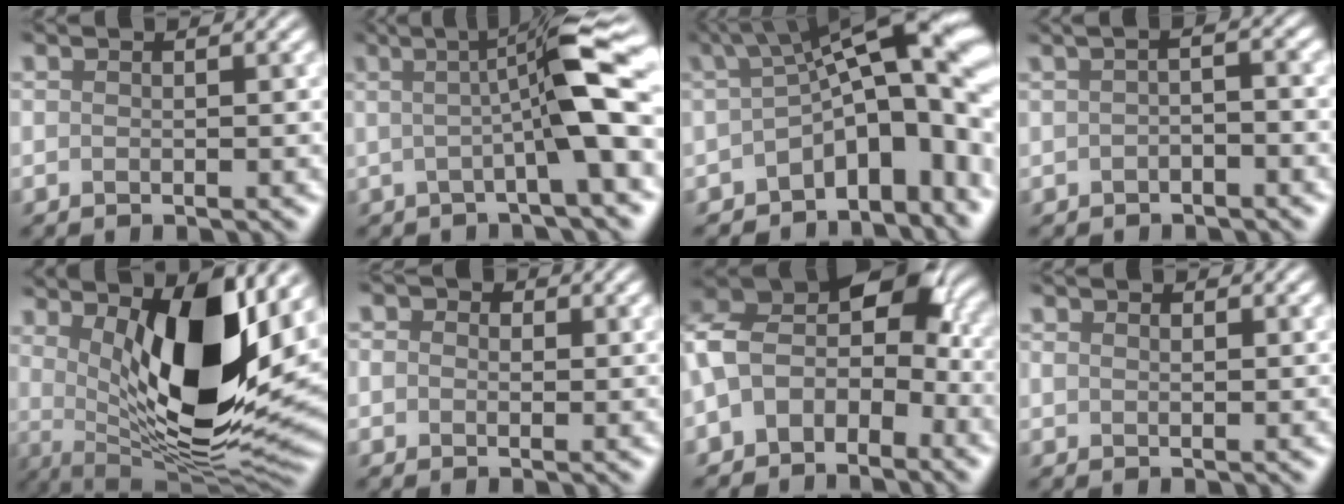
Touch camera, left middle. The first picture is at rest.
{"total": 7.8, "force": [0.9, 0.8, 7.7], "torque": [-0.098, 0.019, 0.002]}
{"total": 10.7, "force": [-1.1, 3.9, 9.9], "torque": [-0.126, 0.016, -0.019]}
{"total": 0.0}
{"total": 11.0, "force": [3.1, 3.5, 10.0], "torque": [-0.156, -0.022, 0.055]}
{"total": 1.7, "force": [1.0, 1.4, 0.2], "torque": [0.018, 0.006, -0.003]}
{"total": 7.8, "force": [-1.2, 5.4, 5.5], "torque": [-0.090, 0.003, -0.035]}
{"total": 1.2, "force": [1.0, 0.7, 0.1], "torque": [0.016, 0.004, 0.001]}